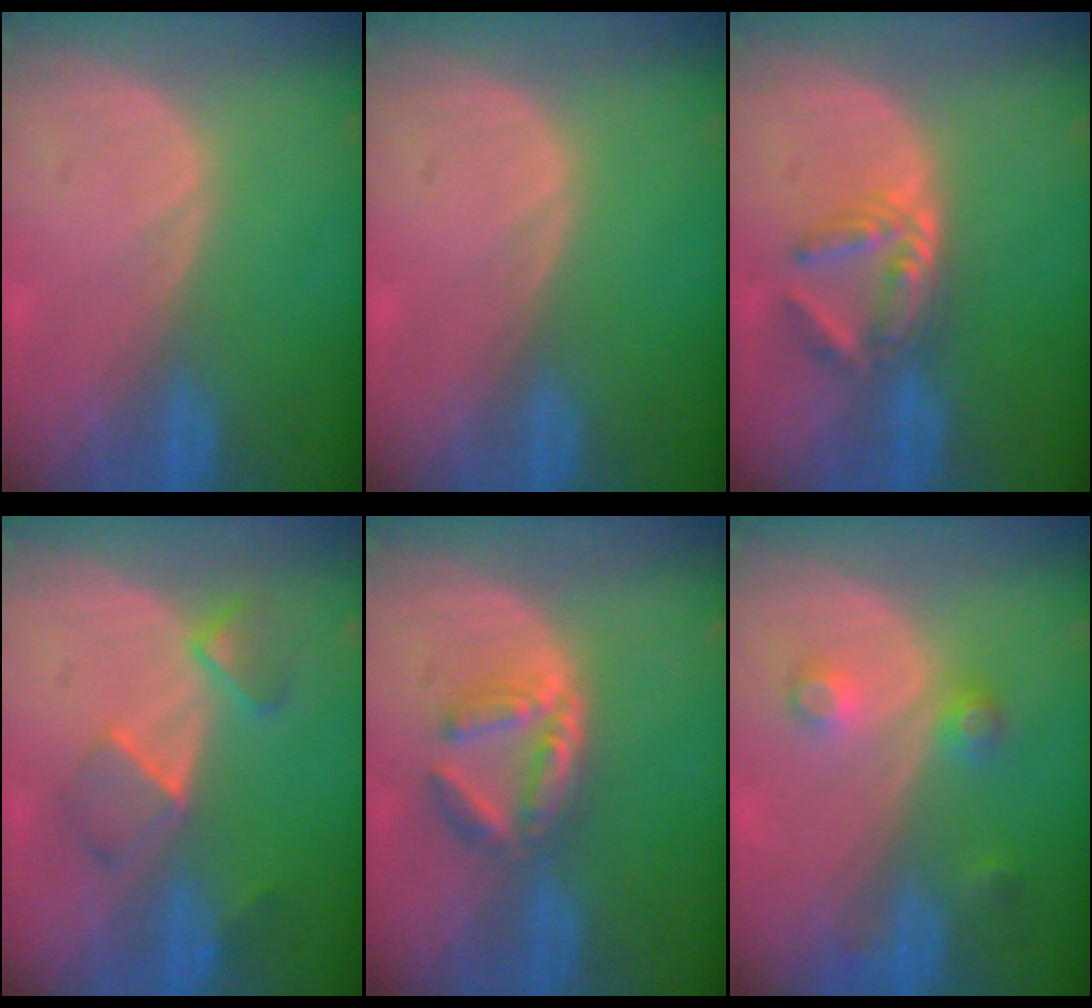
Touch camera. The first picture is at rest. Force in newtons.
{"total": 0.0}
{"total": 5.9, "press": 5.0, "slide": 3.3}
{"total": 5.5, "press": 5.2, "slide": 1.7}
{"total": 5.3, "press": 5.3, "slide": 0.8}
{"total": 3.7, "press": 3.3, "slide": 1.7}